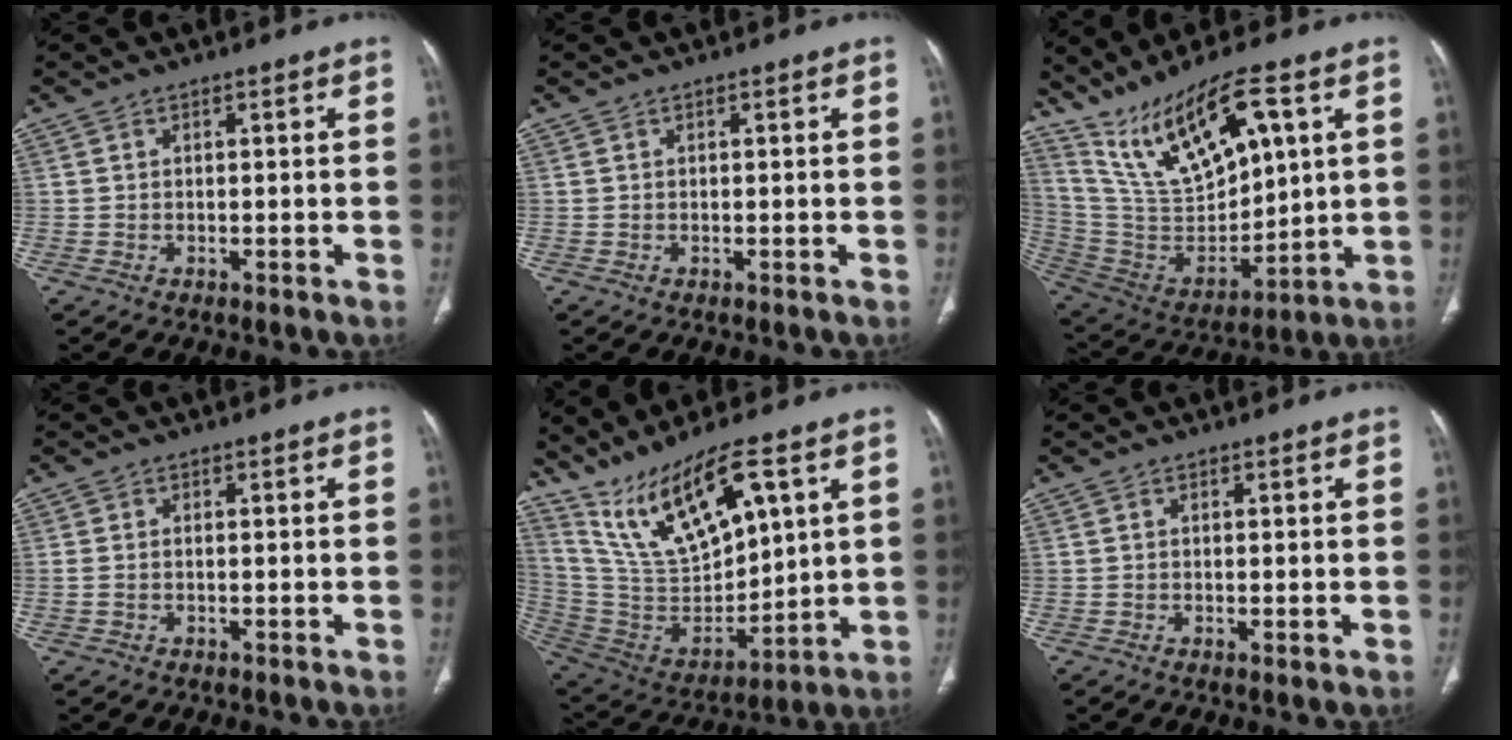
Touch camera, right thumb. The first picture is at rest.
{"total": 0.0}
{"total": 20.9, "force": [9.6, 8.0, 16.7], "torque": [-0.290, -0.025, 0.200]}
{"total": 1.0, "force": [-0.1, 0.6, 0.8], "torque": [-0.029, 0.007, 0.001]}
{"total": 19.8, "force": [10.4, 7.1, 15.3], "torque": [-0.262, -0.039, 0.219]}
{"total": 0.8, "force": [-0.2, 0.2, 0.8], "torque": [-0.018, -0.004, -0.004]}